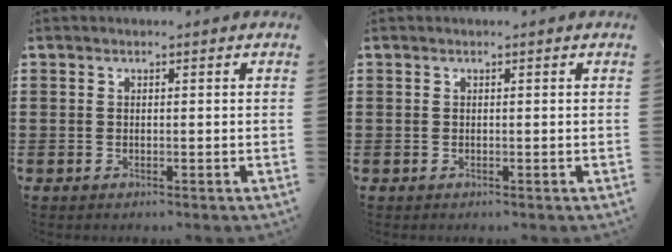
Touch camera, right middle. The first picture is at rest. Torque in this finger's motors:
{"motor_torque": [-1.01, -0.77, 0.00, 0.01]}